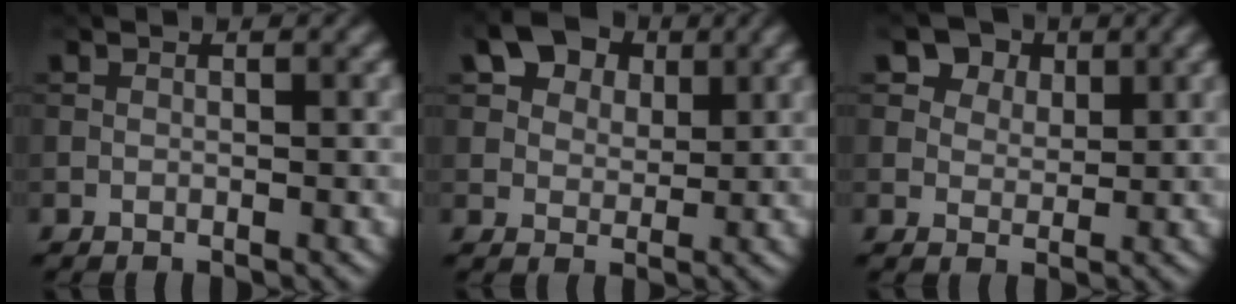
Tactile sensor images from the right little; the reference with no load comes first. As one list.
[{"total": 8.2, "force": [4.5, 5.4, 4.2], "torque": [-0.093, 0.013, 0.074]}, {"total": 6.8, "force": [4.2, 4.6, 2.8], "torque": [-0.067, -0.004, 0.073]}]